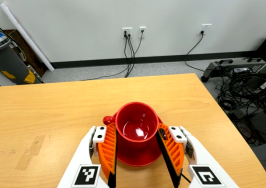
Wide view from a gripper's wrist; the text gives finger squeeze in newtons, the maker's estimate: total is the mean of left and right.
{"total": 2.5, "left": 2.3, "right": 2.8}